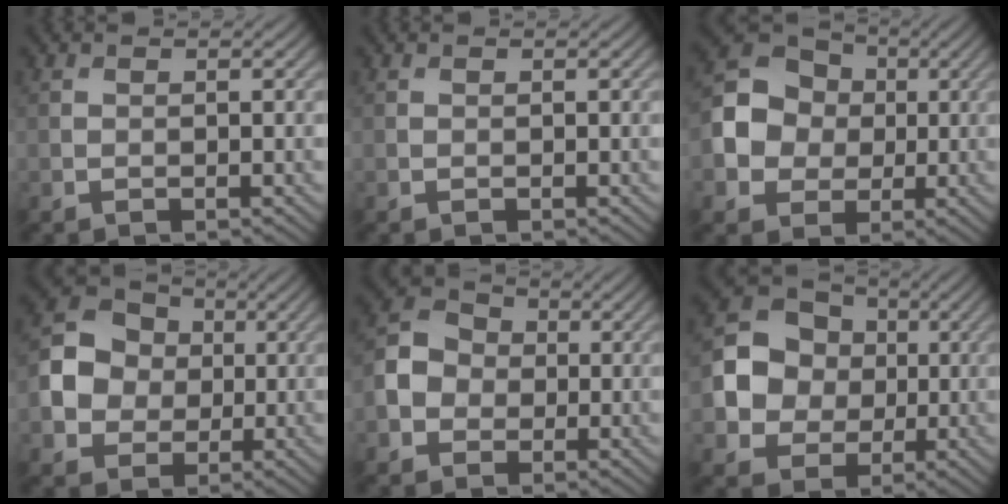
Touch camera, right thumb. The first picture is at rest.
{"total": 0.0}
{"total": 9.9, "force": [0.0, 8.8, 4.5], "torque": [-0.117, 0.011, -0.016]}
{"total": 8.4, "force": [-0.1, 7.4, 4.1], "torque": [-0.105, 0.007, -0.007]}
{"total": 5.6, "force": [-1.0, 4.8, 2.6], "torque": [-0.066, 0.006, -0.029]}
{"total": 10.6, "force": [0.3, 9.4, 4.8], "torque": [-0.119, 0.013, -0.004]}